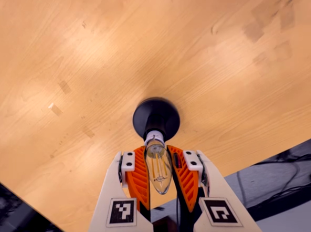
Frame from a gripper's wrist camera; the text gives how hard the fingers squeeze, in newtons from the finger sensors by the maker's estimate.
{"total": 19.3, "left": 18.5, "right": 20.0}